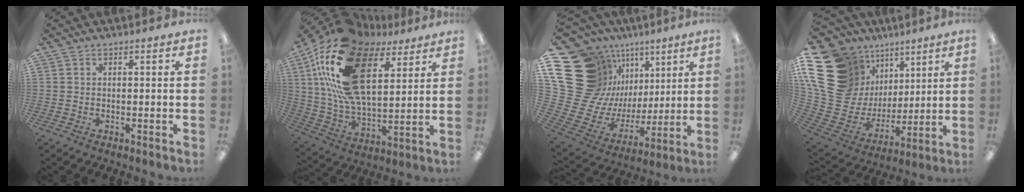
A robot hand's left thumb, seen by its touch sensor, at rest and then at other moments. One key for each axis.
{"total": 26.4, "fx": 12.0, "fy": 14.3, "fz": 18.7, "tx": -0.382, "ty": -0.044, "tz": 0.212}
{"total": 23.4, "fx": 11.0, "fy": 18.3, "fz": 9.4, "tx": -0.168, "ty": -0.100, "tz": 0.255}
{"total": 21.1, "fx": 8.6, "fy": 17.0, "fz": 9.0, "tx": -0.196, "ty": -0.061, "tz": 0.187}